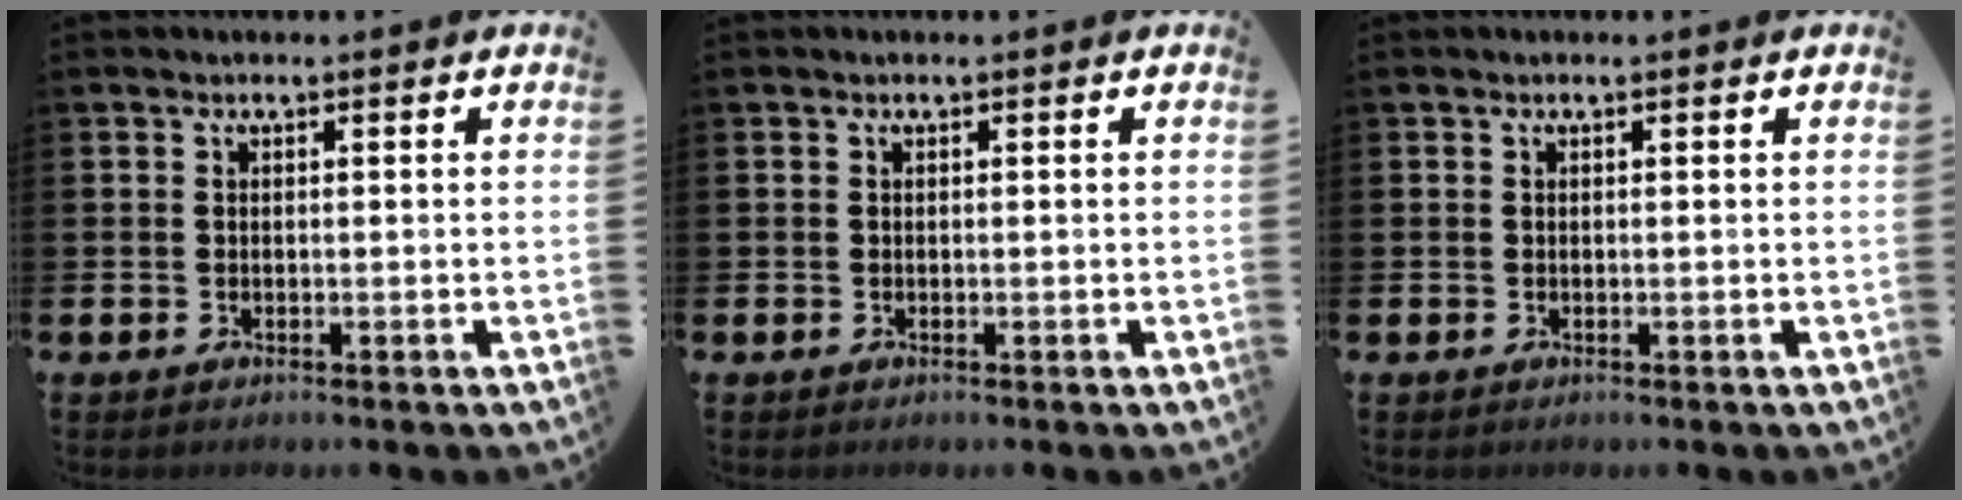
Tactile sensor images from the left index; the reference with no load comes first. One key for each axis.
{"total": 0.0}
{"total": 0.0}